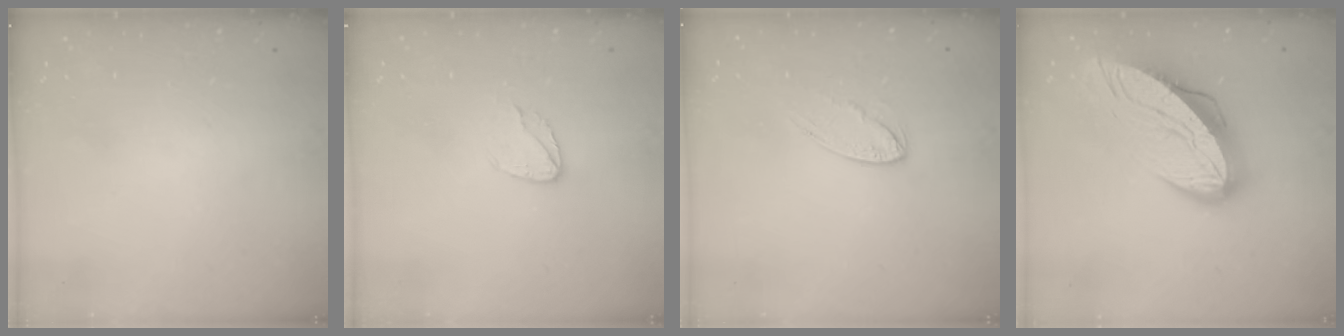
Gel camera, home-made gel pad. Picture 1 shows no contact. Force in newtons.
{"total": 5.0, "press": 5.0, "slide": 0.5}
{"total": 7.3, "press": 7.3, "slide": 0.2}
{"total": 16.2, "press": 16.1, "slide": 1.3}